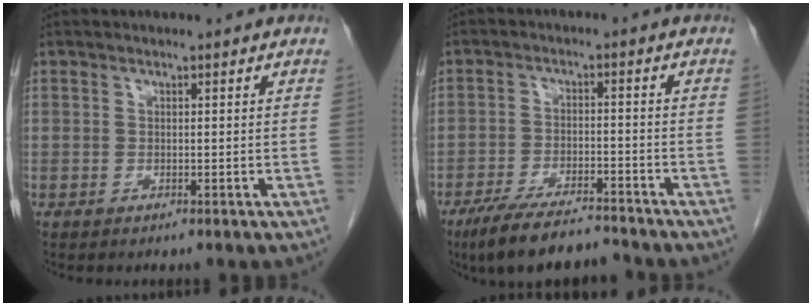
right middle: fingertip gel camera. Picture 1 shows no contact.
{"total": 9.6, "force": [-8.4, 1.6, 4.5], "torque": [-0.076, -0.016, -0.142]}